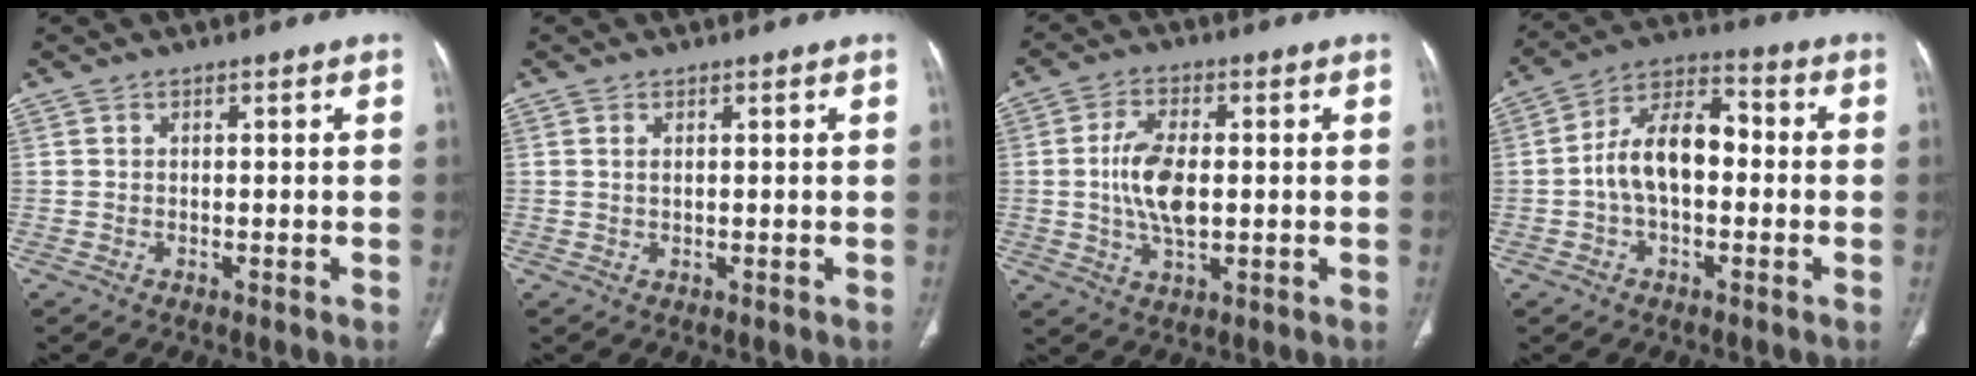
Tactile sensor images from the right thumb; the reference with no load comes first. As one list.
[{"total": 0.9, "force": [0.4, 0.4, 0.8], "torque": [-0.021, 0.003, 0.010]}, {"total": 9.1, "force": [0.1, 4.6, 7.9], "torque": [-0.156, 0.000, 0.003]}, {"total": 12.2, "force": [-0.9, 7.1, 9.9], "torque": [-0.165, 0.041, -0.024]}]